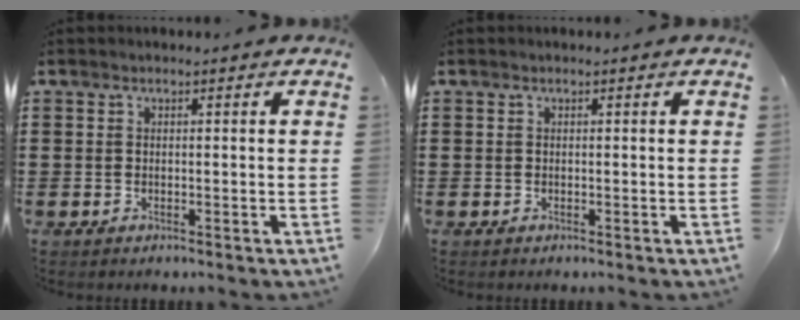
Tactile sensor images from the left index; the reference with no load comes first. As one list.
[{"total": 0.0}]